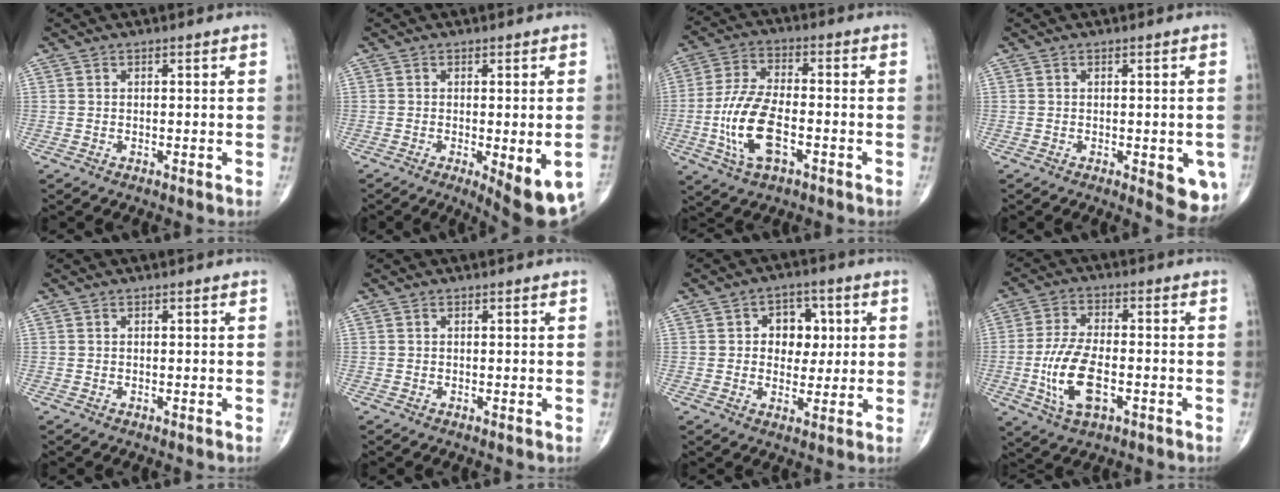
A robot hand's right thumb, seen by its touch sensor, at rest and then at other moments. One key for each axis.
{"total": 10.2, "fx": -3.9, "fy": 2.9, "fz": 9.0, "tx": -0.113, "ty": -0.015, "tz": -0.050}
{"total": 12.6, "fx": -3.6, "fy": 5.8, "fz": 10.6, "tx": -0.222, "ty": 0.017, "tz": -0.069}
{"total": 6.6, "fx": -1.8, "fy": 2.4, "fz": 5.9, "tx": -0.051, "ty": -0.011, "tz": -0.017}
{"total": 0.0}
{"total": 0.0}
{"total": 7.9, "fx": 1.5, "fy": 6.0, "fz": 5.0, "tx": -0.024, "ty": 0.002, "tz": 0.020}
{"total": 11.3, "fx": -2.9, "fy": 5.3, "fz": 9.6, "tx": -0.196, "ty": 0.009, "tz": -0.053}